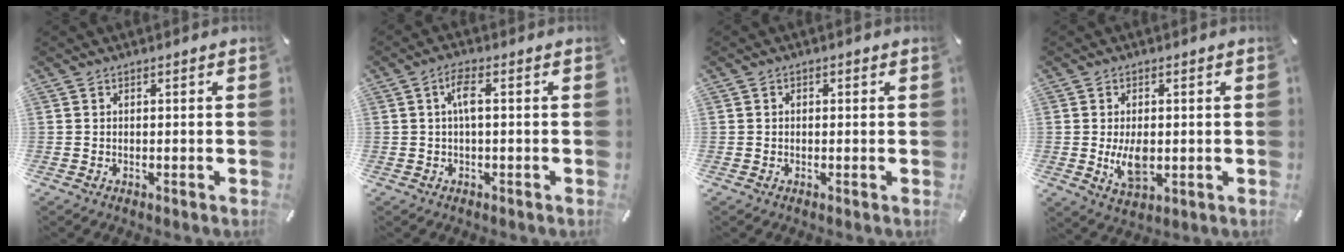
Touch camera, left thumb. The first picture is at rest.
{"total": 4.1, "force": [0.3, 1.1, 4.0], "torque": [-0.079, 0.007, 0.003]}
{"total": 0.8, "force": [0.0, 0.7, 0.3], "torque": [-0.006, 0.006, -0.002]}
{"total": 7.0, "force": [-0.4, 4.1, 5.7], "torque": [-0.127, -0.008, -0.011]}